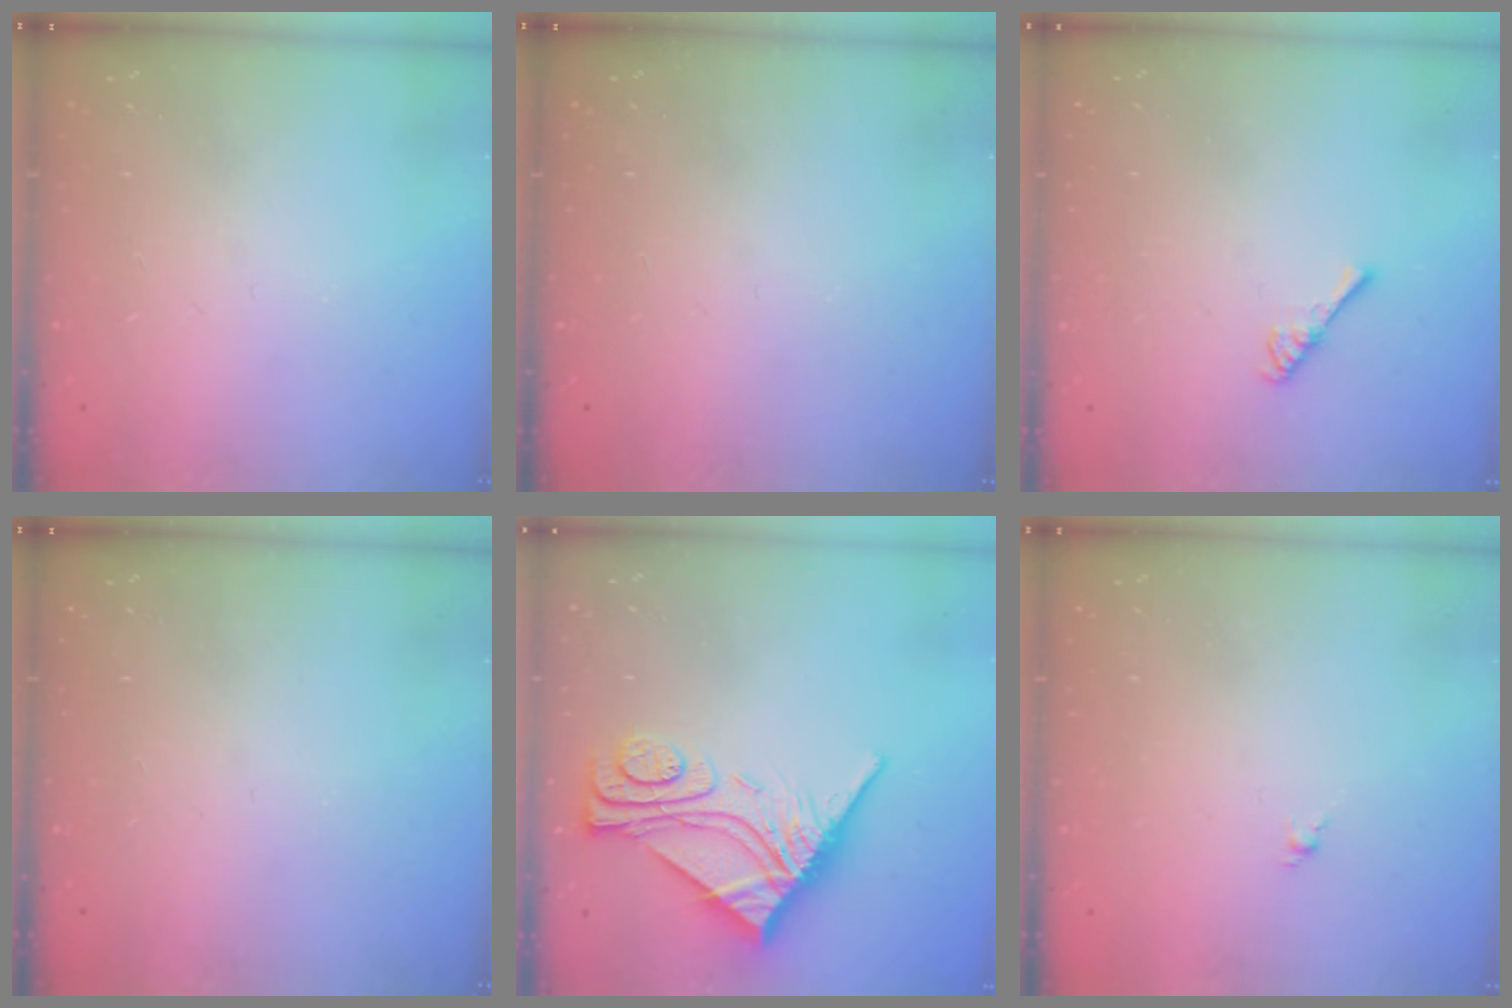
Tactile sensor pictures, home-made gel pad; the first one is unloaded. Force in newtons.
{"total": 0.0}
{"total": 2.7, "press": 2.6, "slide": 0.4}
{"total": 0.0}
{"total": 11.3, "press": 11.2, "slide": 1.4}
{"total": 1.4, "press": 1.2, "slide": 0.6}